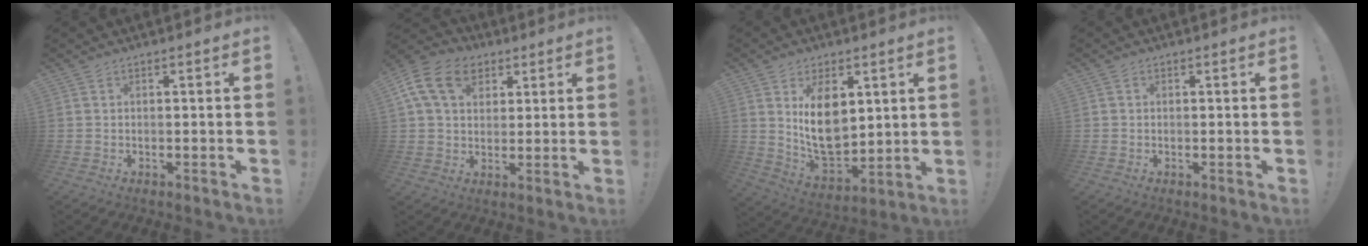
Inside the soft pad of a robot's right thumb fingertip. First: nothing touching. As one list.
[{"total": 15.2, "force": [5.8, 11.1, 8.6], "torque": [-0.135, -0.018, 0.112]}, {"total": 14.1, "force": [4.5, 9.2, 9.8], "torque": [-0.161, -0.038, 0.084]}, {"total": 0.0}]